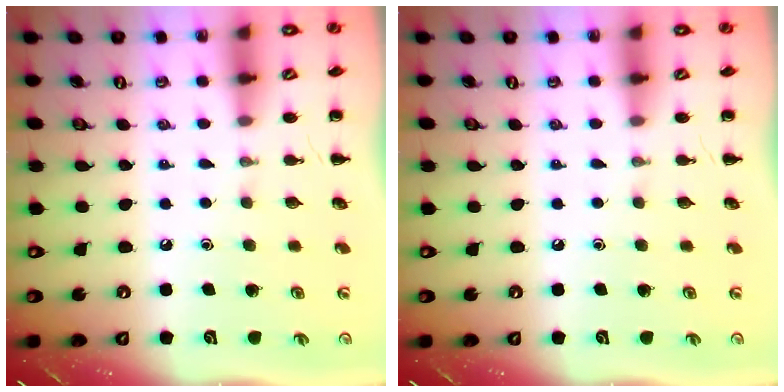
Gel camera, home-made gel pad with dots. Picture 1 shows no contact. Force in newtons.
{"total": 0.0}